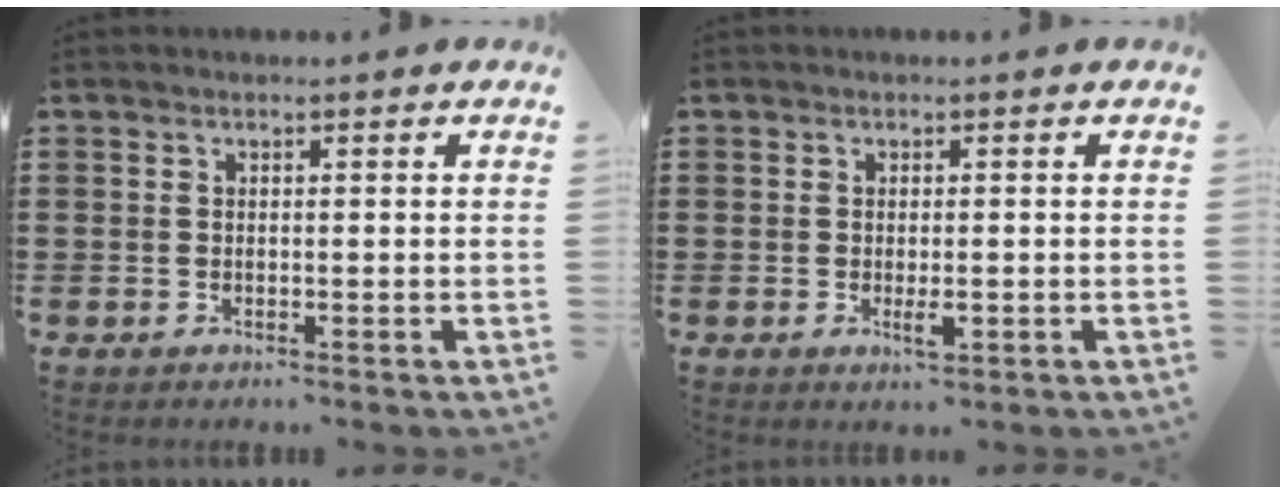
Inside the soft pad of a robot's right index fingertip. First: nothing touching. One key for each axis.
{"total": 2.2, "fx": -0.5, "fy": 0.6, "fz": 2.0, "tx": -0.035, "ty": -0.002, "tz": -0.008}